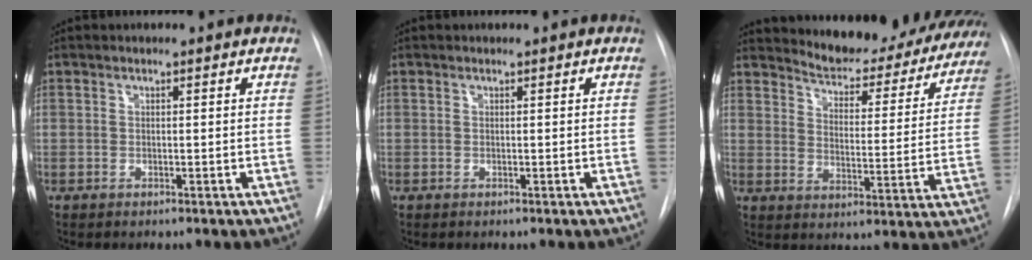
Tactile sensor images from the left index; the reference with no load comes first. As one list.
[{"total": 0.0}, {"total": 20.0, "force": [18.8, 4.6, 4.9], "torque": [-0.055, -0.049, 0.231]}]